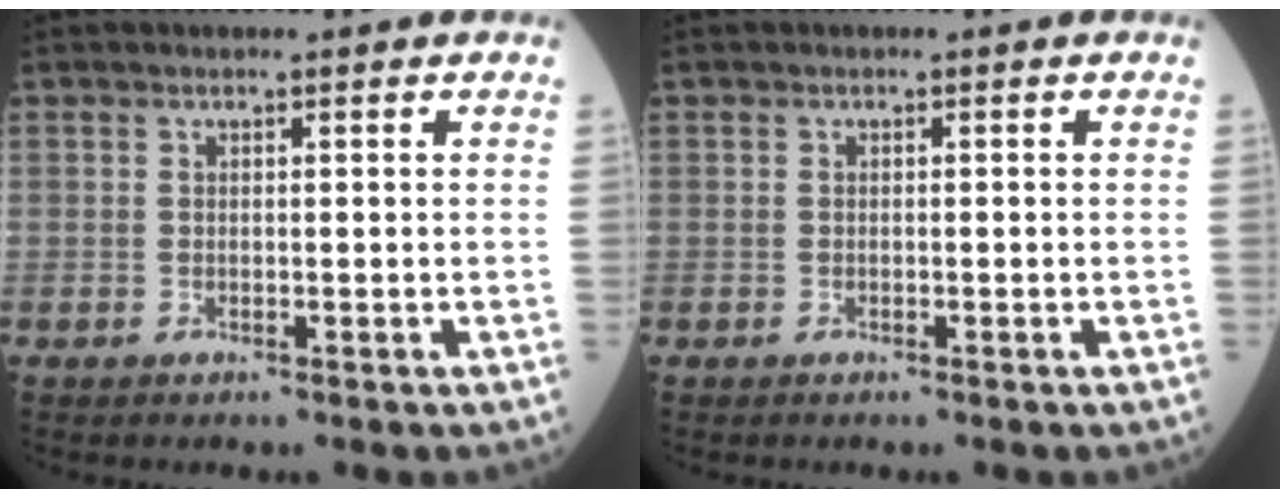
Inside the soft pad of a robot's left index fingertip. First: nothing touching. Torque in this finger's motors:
{"motor_torque": [0.00, 0.00, 0.00, 0.00]}